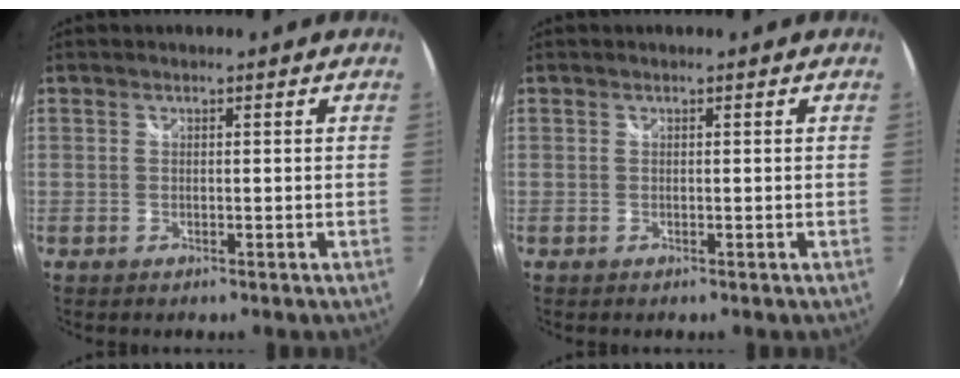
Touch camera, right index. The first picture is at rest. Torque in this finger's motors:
{"motor_torque": [0.13, 0.13, 0.00, 0.00]}